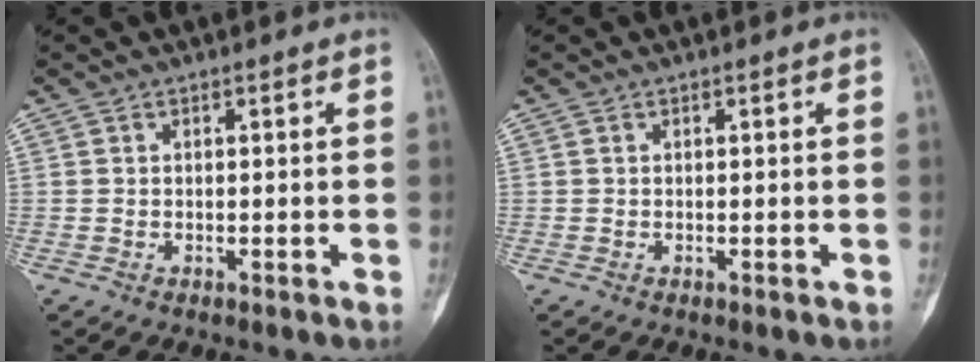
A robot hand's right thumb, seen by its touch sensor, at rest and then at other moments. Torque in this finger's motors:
{"motor_torque": [-0.15, 0.15, 0.04, 0.16, 0.03]}